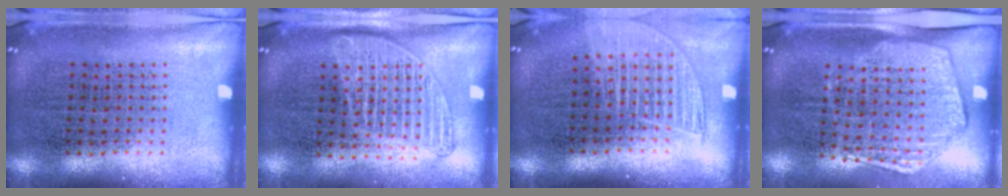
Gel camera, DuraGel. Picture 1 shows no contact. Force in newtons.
{"total": 1.4, "press": 1.3, "slide": 0.6}
{"total": 1.4, "press": 1.3, "slide": 0.5}
{"total": 1.9, "press": 1.6, "slide": 1.1}